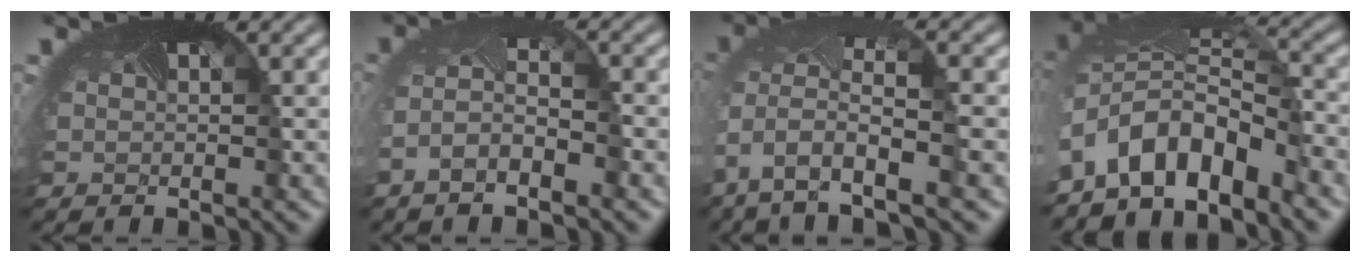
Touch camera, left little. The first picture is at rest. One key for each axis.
{"total": 3.6, "fx": -2.3, "fy": 1.1, "fz": 2.5, "tx": -0.058, "ty": -0.008, "tz": -0.046}
{"total": 9.0, "fx": -3.1, "fy": 4.2, "fz": 7.4, "tx": -0.187, "ty": -0.024, "tz": -0.043}
{"total": 8.8, "fx": -4.8, "fy": 4.4, "fz": 6.0, "tx": -0.111, "ty": -0.008, "tz": -0.093}